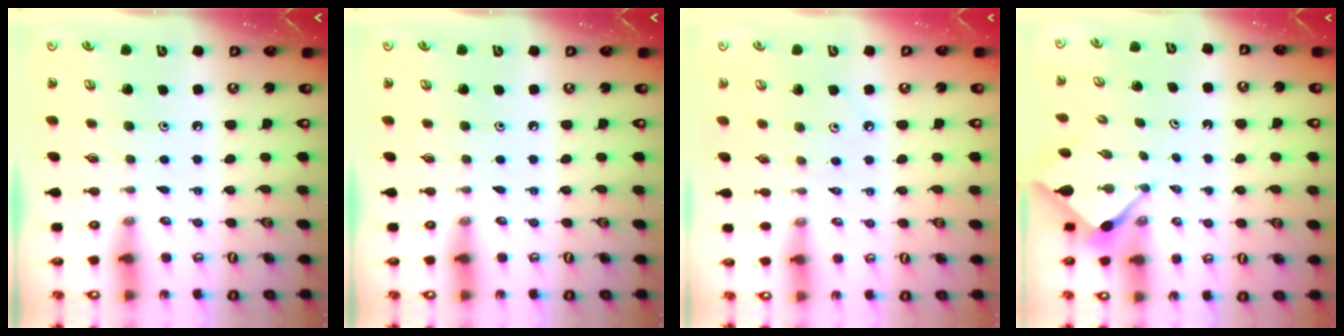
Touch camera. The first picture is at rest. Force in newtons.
{"total": 0.0}
{"total": 2.2, "press": 2.2, "slide": 0.4}
{"total": 2.6, "press": 2.6, "slide": 0.3}